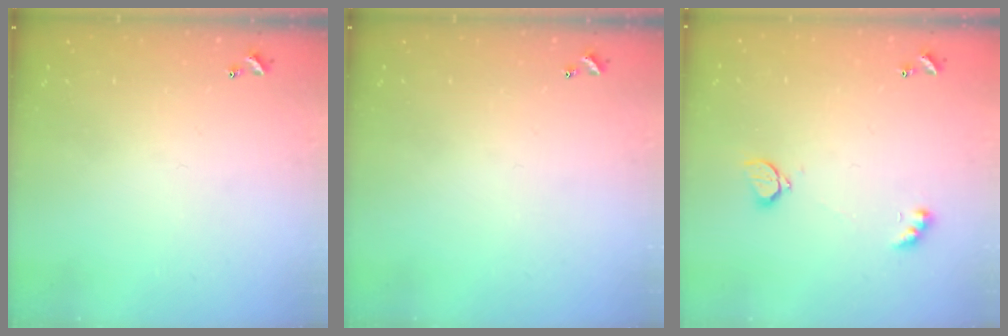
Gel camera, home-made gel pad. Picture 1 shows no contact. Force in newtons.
{"total": 0.0}
{"total": 2.4, "press": 2.3, "slide": 0.8}